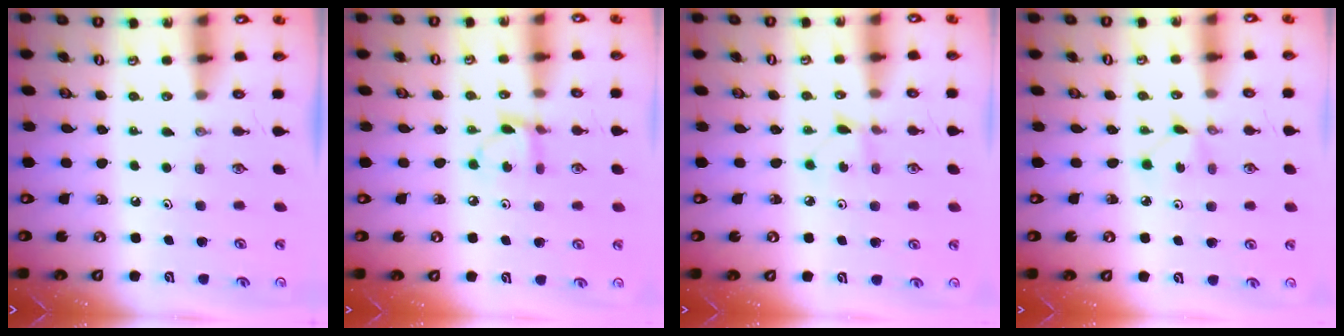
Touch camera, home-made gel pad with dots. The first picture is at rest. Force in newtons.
{"total": 4.3, "press": 4.3, "slide": 0.2}
{"total": 1.5, "press": 1.5, "slide": 0.2}
{"total": 1.7, "press": 1.6, "slide": 0.2}